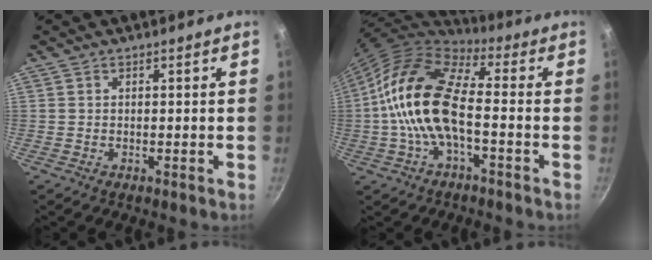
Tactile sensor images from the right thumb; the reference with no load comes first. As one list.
[{"total": 15.6, "force": [-1.7, 7.2, 13.8], "torque": [-0.250, 0.034, -0.045]}]